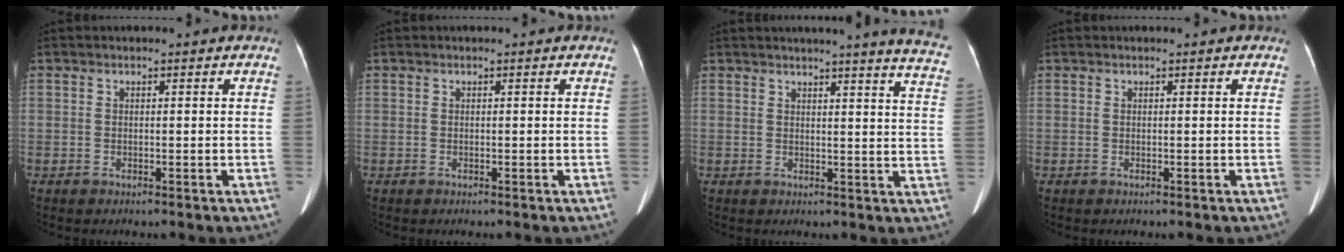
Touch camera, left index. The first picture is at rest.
{"total": 0.0}
{"total": 14.1, "force": [12.6, -0.8, 6.1], "torque": [-0.074, -0.075, 0.120]}
{"total": 0.0}